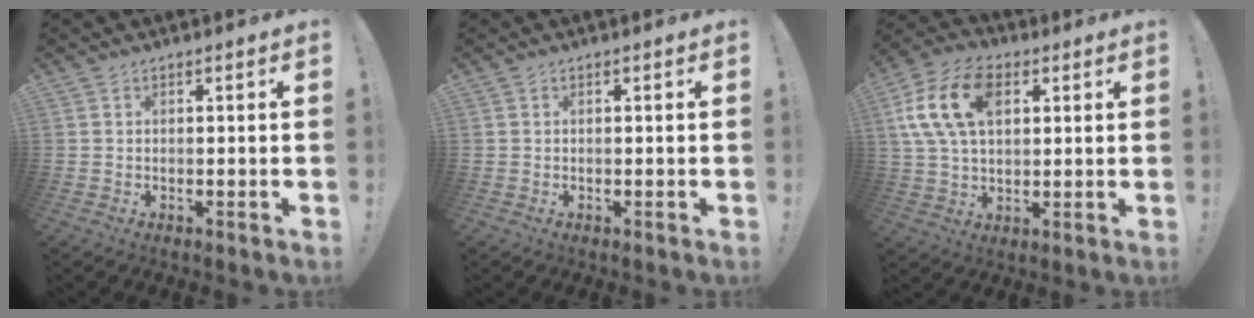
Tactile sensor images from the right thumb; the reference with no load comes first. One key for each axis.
{"total": 0.0}
{"total": 16.7, "fx": 5.1, "fy": 10.7, "fz": 11.7, "tx": -0.226, "ty": -0.001, "tz": 0.093}